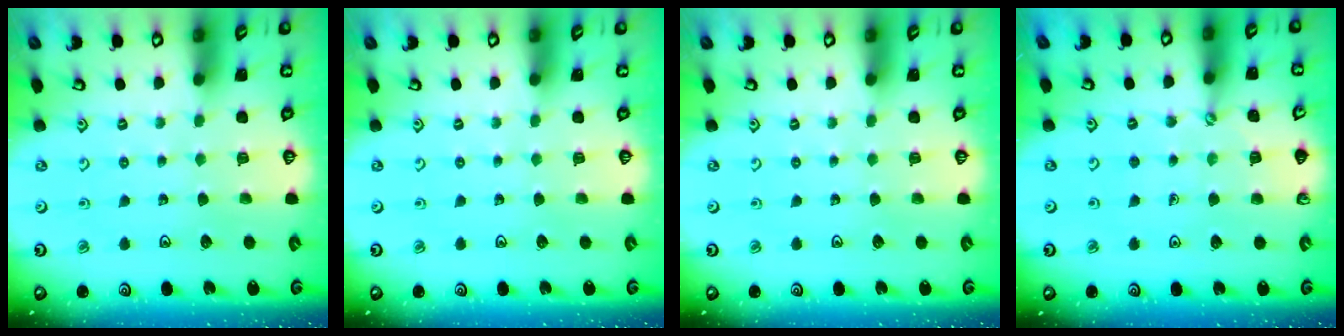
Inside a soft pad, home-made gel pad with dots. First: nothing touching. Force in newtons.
{"total": 0.0}
{"total": 0.0}
{"total": 2.7, "press": 2.7, "slide": 0.4}